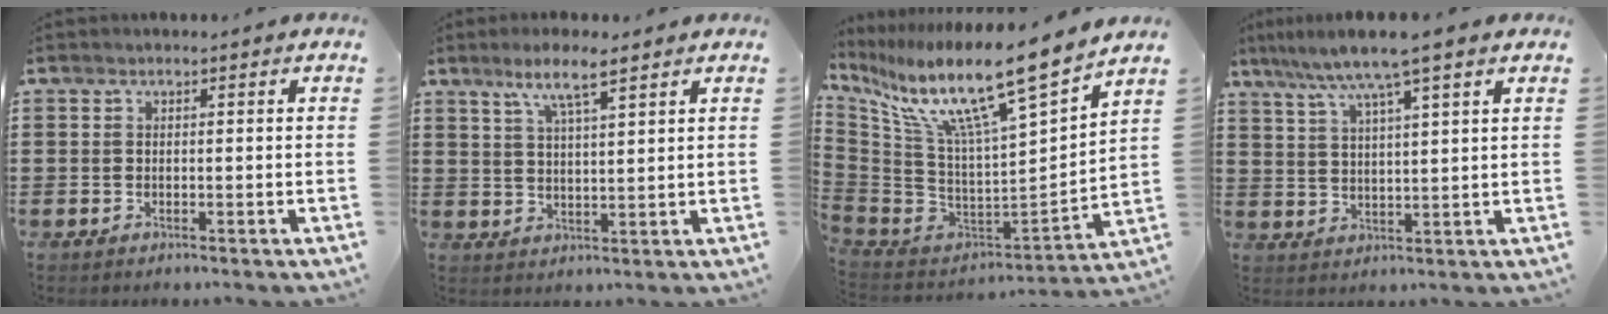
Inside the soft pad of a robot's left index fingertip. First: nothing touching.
{"total": 5.8, "force": [3.9, 0.8, 4.2], "torque": [-0.083, -0.001, 0.066]}
{"total": 13.7, "force": [9.7, 1.3, 9.6], "torque": [-0.194, -0.074, 0.154]}
{"total": 7.2, "force": [5.4, -0.3, 4.8], "torque": [-0.106, -0.018, 0.092]}